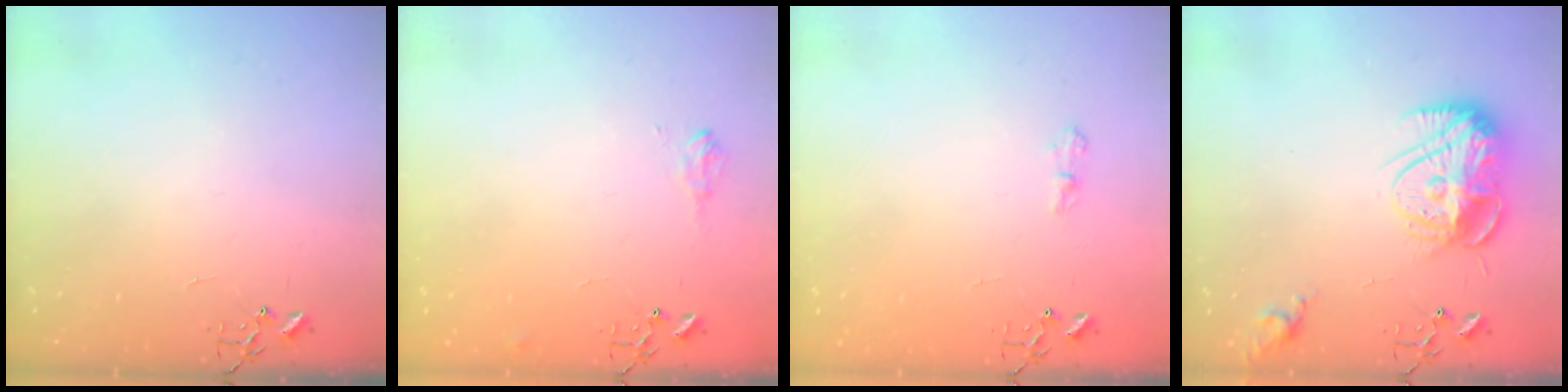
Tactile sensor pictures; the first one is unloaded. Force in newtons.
{"total": 7.2, "press": 7.1, "slide": 0.9}
{"total": 6.1, "press": 6.1, "slide": 0.6}
{"total": 15.7, "press": 15.7, "slide": 1.0}